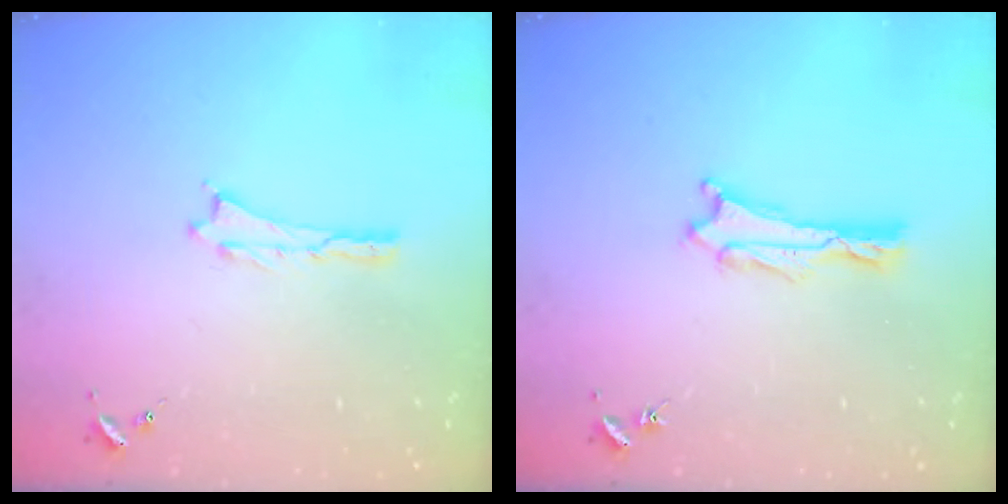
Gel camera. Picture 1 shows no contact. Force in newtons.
{"total": 1.0, "press": 1.0, "slide": 0.1}